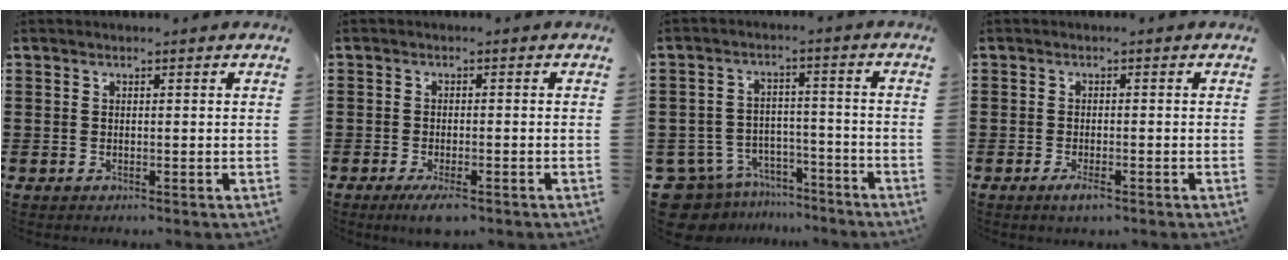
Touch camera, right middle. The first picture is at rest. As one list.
[{"total": 2.8, "force": [-2.0, 0.6, 2.0], "torque": [-0.046, -0.006, -0.038]}, {"total": 8.0, "force": [-7.3, 3.0, 1.1], "torque": [-0.044, 0.025, -0.147]}, {"total": 2.1, "force": [-1.1, 0.5, 1.7], "torque": [-0.038, -0.007, -0.021]}]